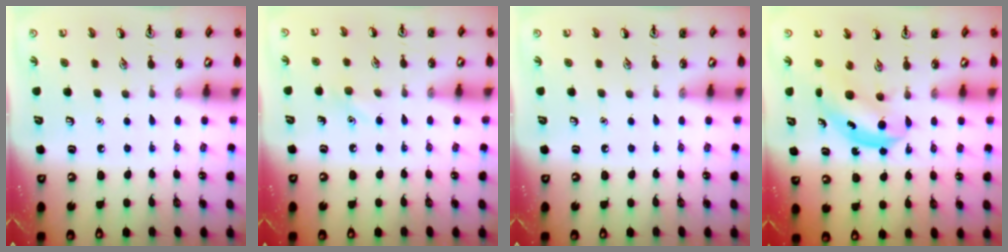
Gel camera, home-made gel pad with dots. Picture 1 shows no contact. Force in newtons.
{"total": 5.5, "press": 5.2, "slide": 1.6}
{"total": 0.0}
{"total": 5.3, "press": 5.2, "slide": 0.9}